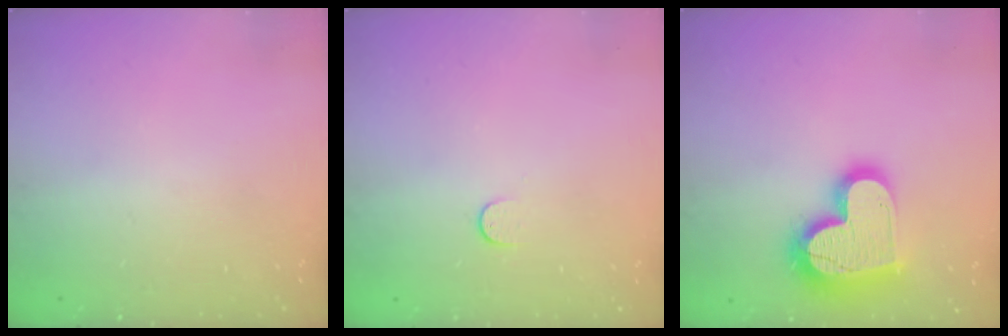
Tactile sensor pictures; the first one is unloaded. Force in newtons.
{"total": 3.9, "press": 3.9, "slide": 0.5}
{"total": 20.1, "press": 20.1, "slide": 1.7}